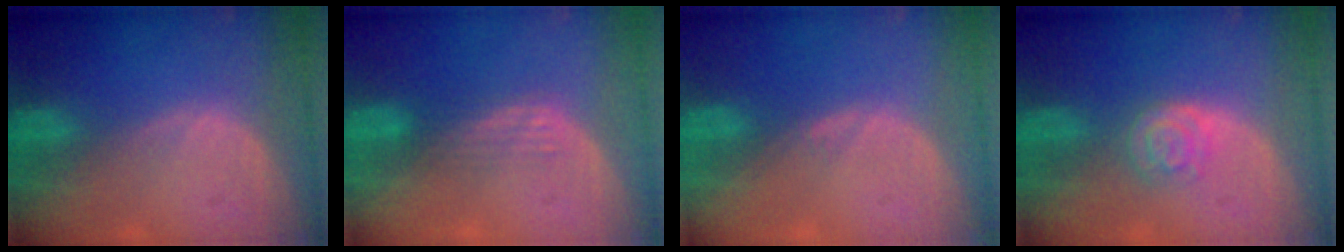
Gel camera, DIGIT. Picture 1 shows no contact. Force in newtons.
{"total": 2.9, "press": 2.6, "slide": 1.4}
{"total": 0.5, "press": 0.5, "slide": 0.2}
{"total": 3.7, "press": 3.6, "slide": 1.0}